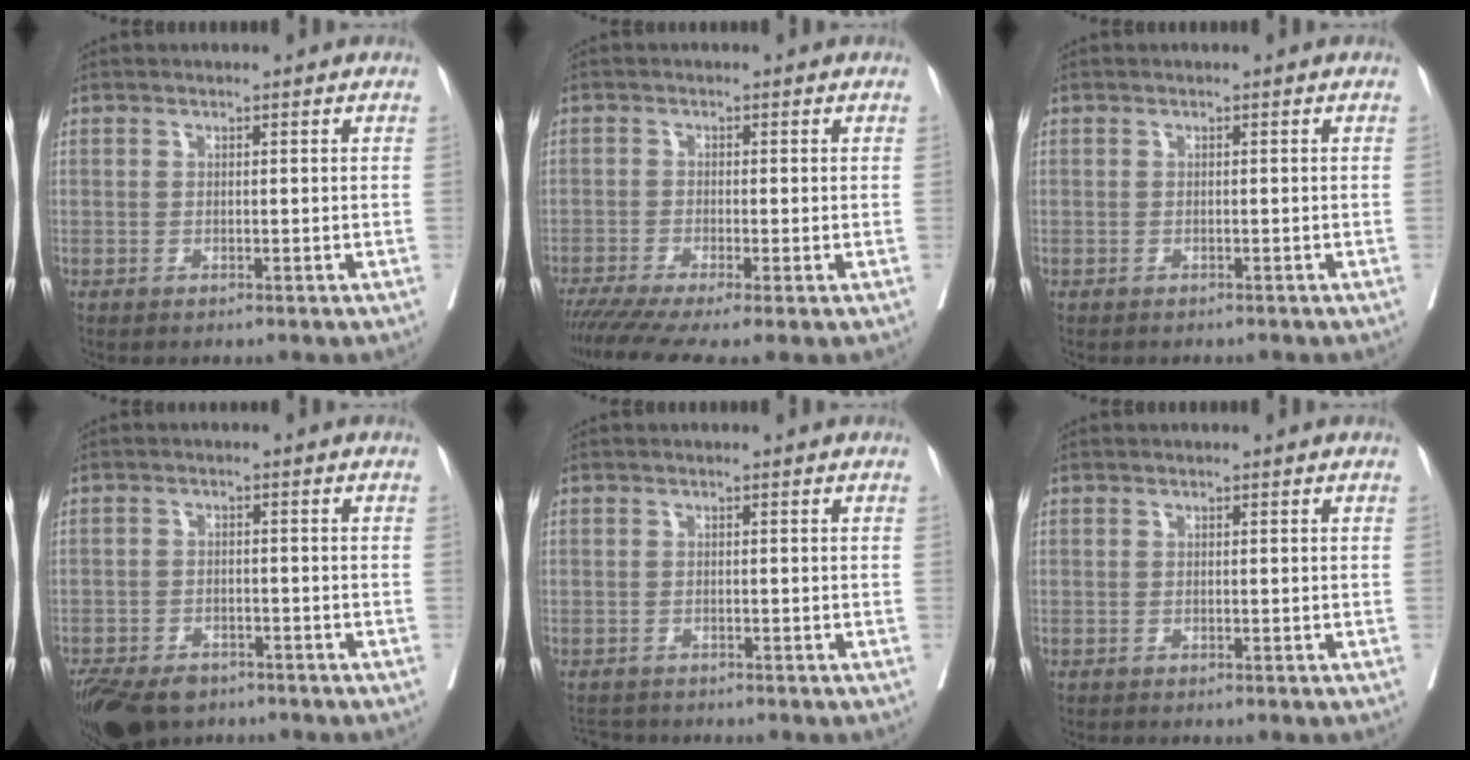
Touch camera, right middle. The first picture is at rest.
{"total": 8.0, "force": [-5.7, 0.9, 5.6], "torque": [-0.090, -0.015, -0.098]}
{"total": 1.5, "force": [-1.4, 0.4, 0.4], "torque": [-0.019, -0.005, -0.019]}
{"total": 11.7, "force": [-8.1, 6.4, 5.3], "torque": [-0.124, -0.019, -0.121]}
{"total": 2.9, "force": [-2.7, 0.9, 0.2], "torque": [-0.008, -0.010, -0.045]}
{"total": 0.0}